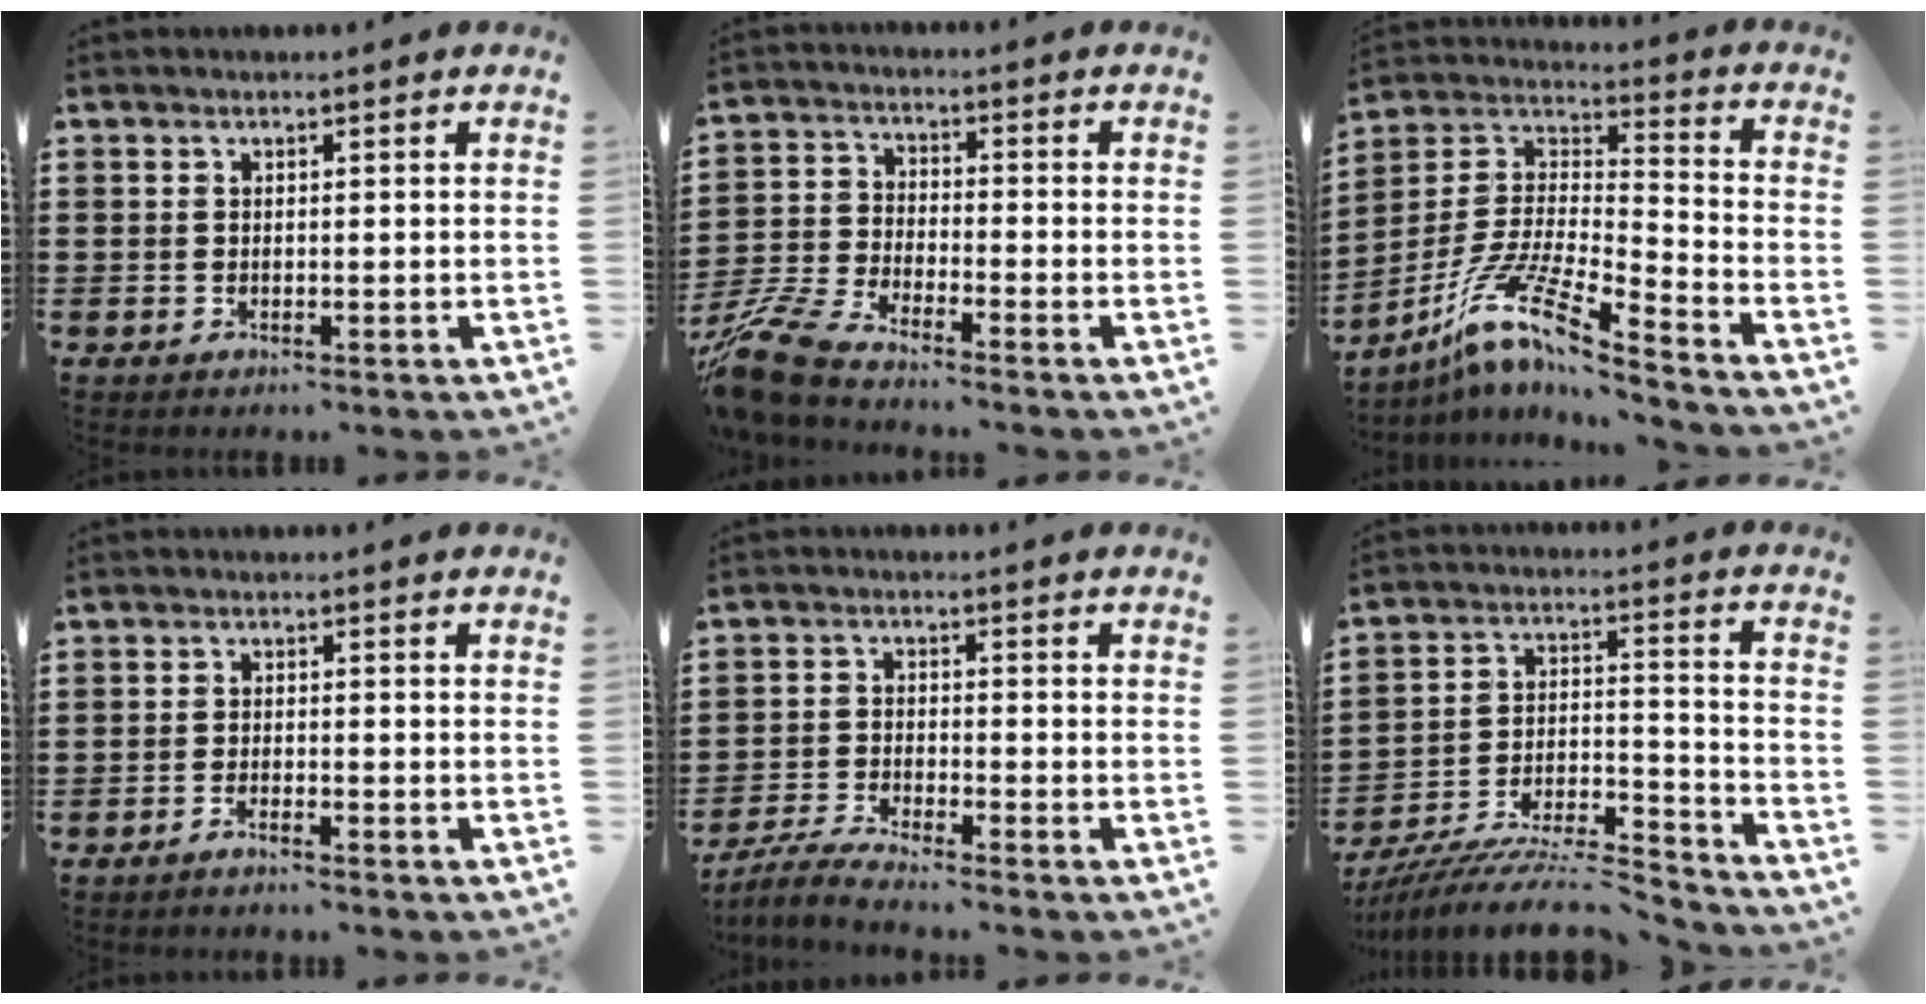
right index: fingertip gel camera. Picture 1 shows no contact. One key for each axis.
{"total": 7.4, "fx": -6.8, "fy": 0.4, "fz": 2.9, "tx": -0.092, "ty": -0.008, "tz": -0.144}
{"total": 10.7, "fx": -8.5, "fy": 0.5, "fz": 6.5, "tx": -0.143, "ty": -0.006, "tz": -0.177}
{"total": 1.5, "fx": -1.4, "fy": -0.2, "fz": 0.3, "tx": -0.006, "ty": 0.002, "tz": -0.028}
{"total": 3.8, "fx": -3.6, "fy": -0.2, "fz": 1.2, "tx": -0.035, "ty": -0.004, "tz": -0.074}
{"total": 9.6, "fx": -9.0, "fy": 0.6, "fz": 3.2, "tx": -0.050, "ty": 0.009, "tz": -0.177}